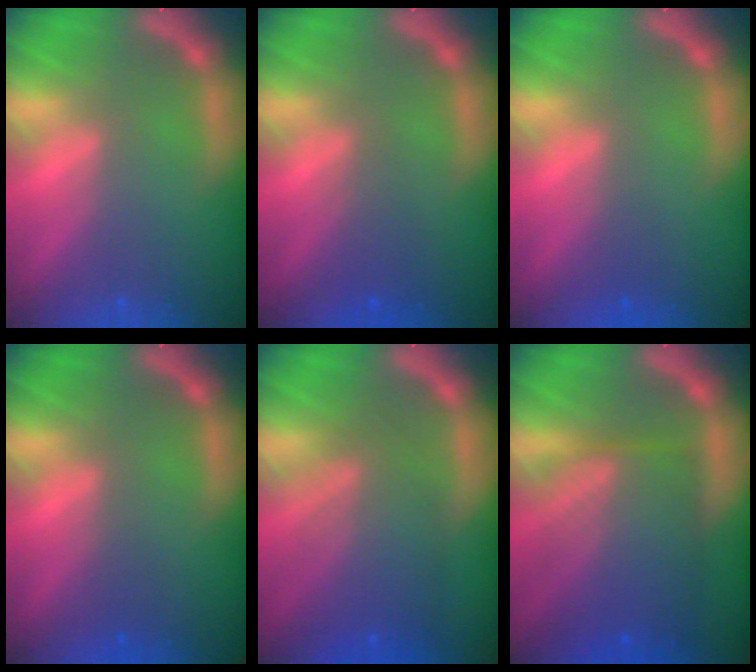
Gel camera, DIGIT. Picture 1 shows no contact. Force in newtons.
{"total": 2.0}
{"total": 0.9}
{"total": 0.9}
{"total": 7.1}
{"total": 9.0}